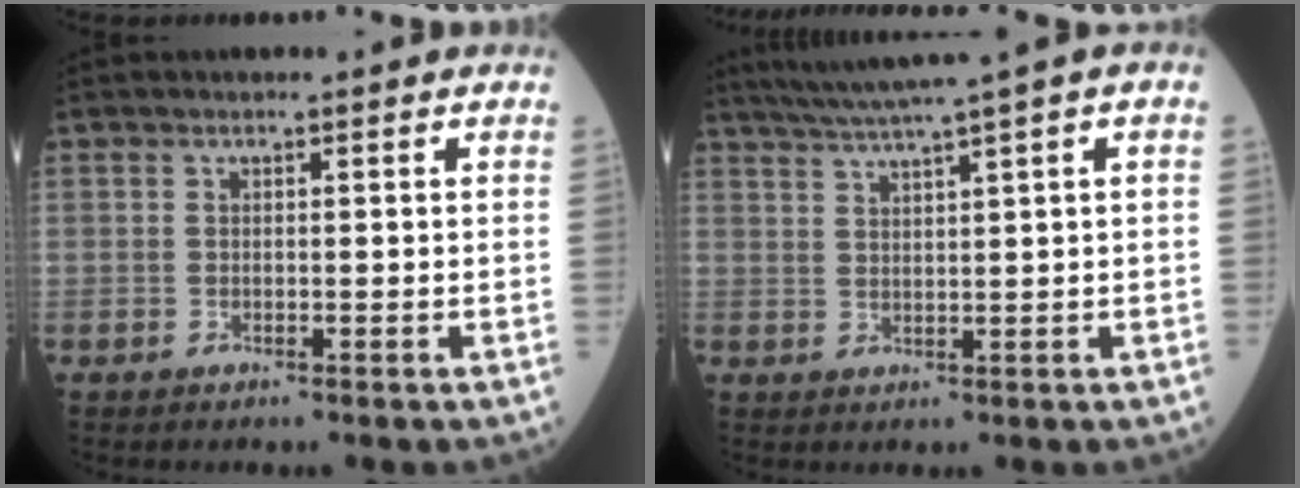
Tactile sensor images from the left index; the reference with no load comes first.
{"total": 6.9, "force": [4.9, -1.4, 4.7], "torque": [-0.081, 0.021, 0.086]}